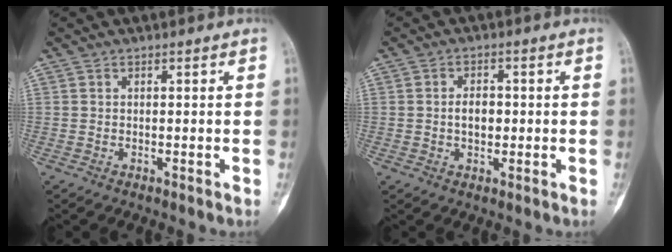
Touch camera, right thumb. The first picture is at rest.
{"total": 3.9, "force": [-0.2, 2.6, 2.9], "torque": [-0.037, 0.006, -0.006]}